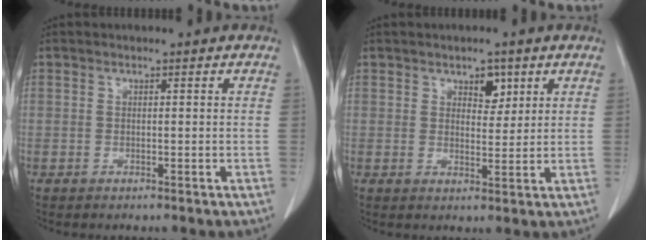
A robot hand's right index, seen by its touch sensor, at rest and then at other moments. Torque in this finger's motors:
{"motor_torque": [0.08, 0.12, 0.07, 0.00]}